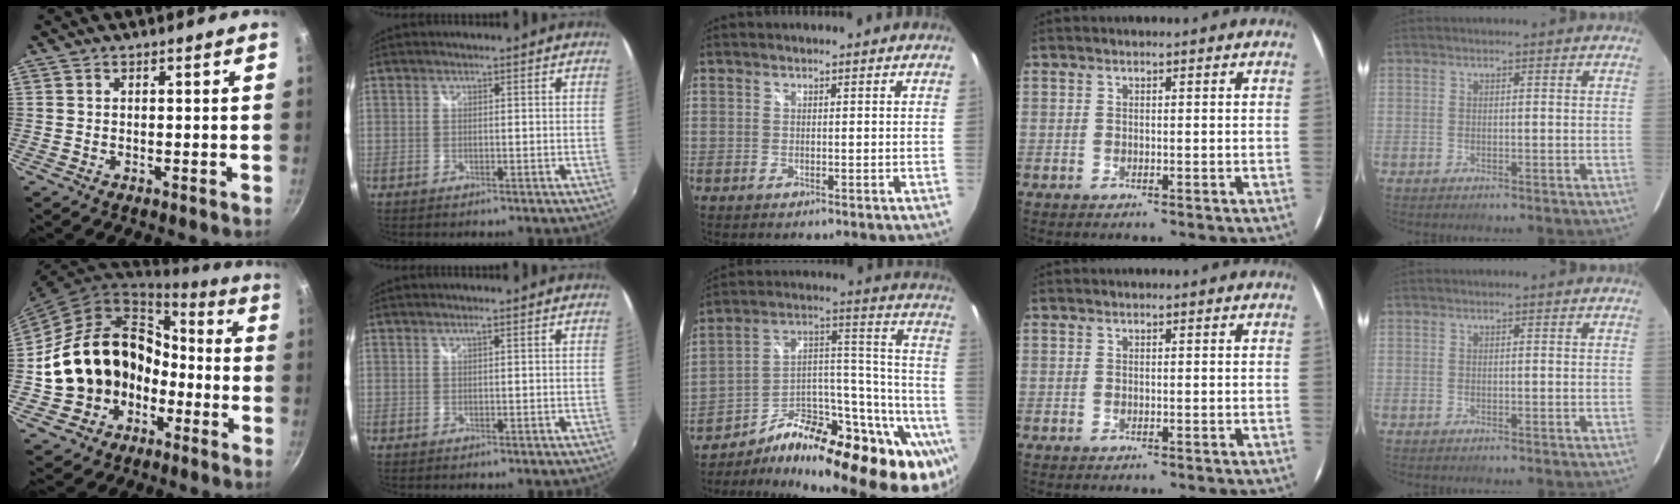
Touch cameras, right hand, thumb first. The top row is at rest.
{"thumb": {"total": 18.8, "force": [-4.4, 15.8, 9.3], "torque": [-0.127, 0.069, -0.049]}, "index": {"total": 0.5, "force": [0.3, -0.1, 0.4], "torque": [-0.006, 0.002, 0.005]}, "middle": {"total": 30.5, "force": [-20.0, 11.5, 20.0], "torque": [-0.263, 0.023, -0.301]}}